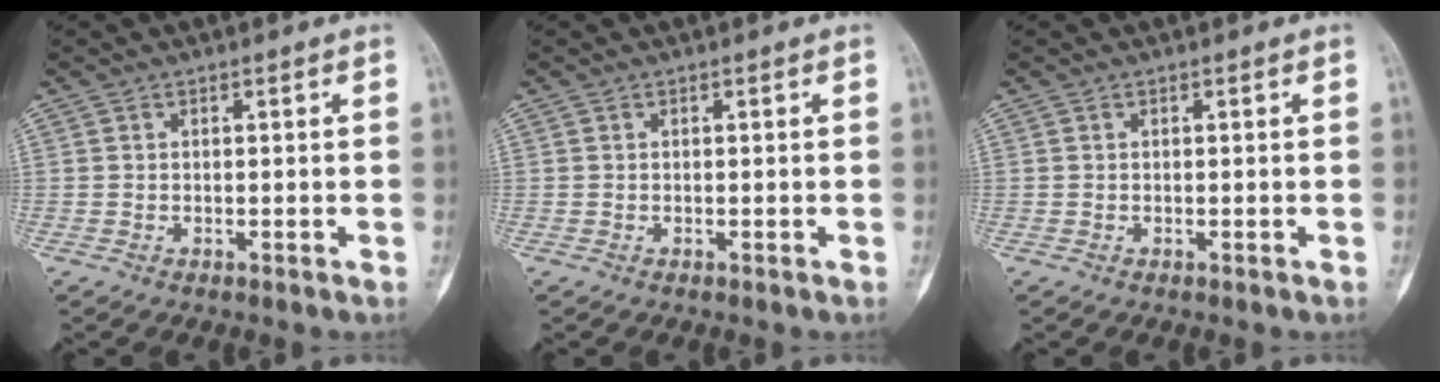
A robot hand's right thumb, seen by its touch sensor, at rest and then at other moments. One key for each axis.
{"total": 0.0}
{"total": 0.0}